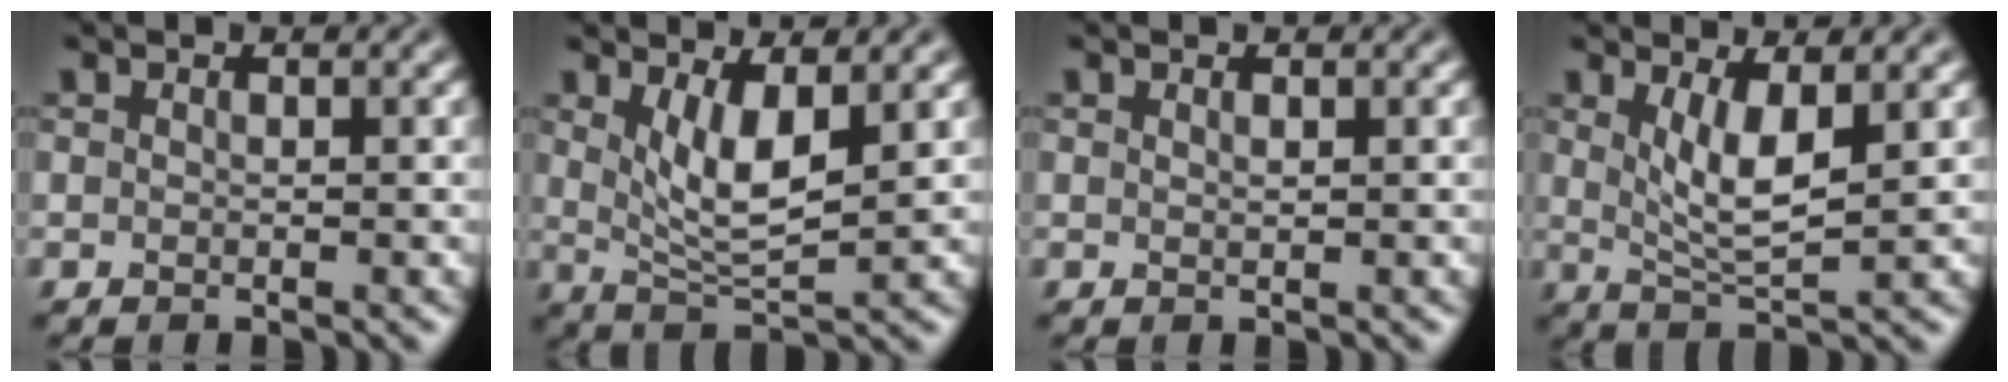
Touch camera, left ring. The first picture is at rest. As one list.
[{"total": 4.3, "force": [1.2, 1.4, 3.9], "torque": [-0.075, -0.014, 0.030]}, {"total": 0.0}, {"total": 4.0, "force": [0.8, 1.2, 3.8], "torque": [-0.071, -0.011, 0.022]}]